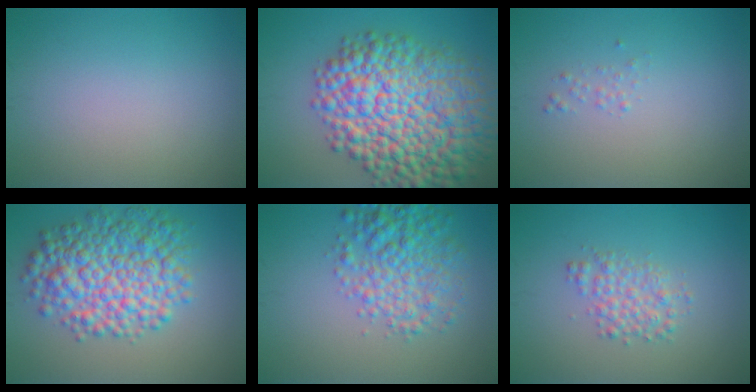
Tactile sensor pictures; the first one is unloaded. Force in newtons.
{"total": 14.6, "press": 14.6, "slide": 0.5}
{"total": 0.6, "press": 0.6, "slide": 0.0}
{"total": 8.5, "press": 8.5, "slide": 0.1}
{"total": 5.5, "press": 5.5, "slide": 0.2}
{"total": 2.6, "press": 2.6, "slide": 0.0}